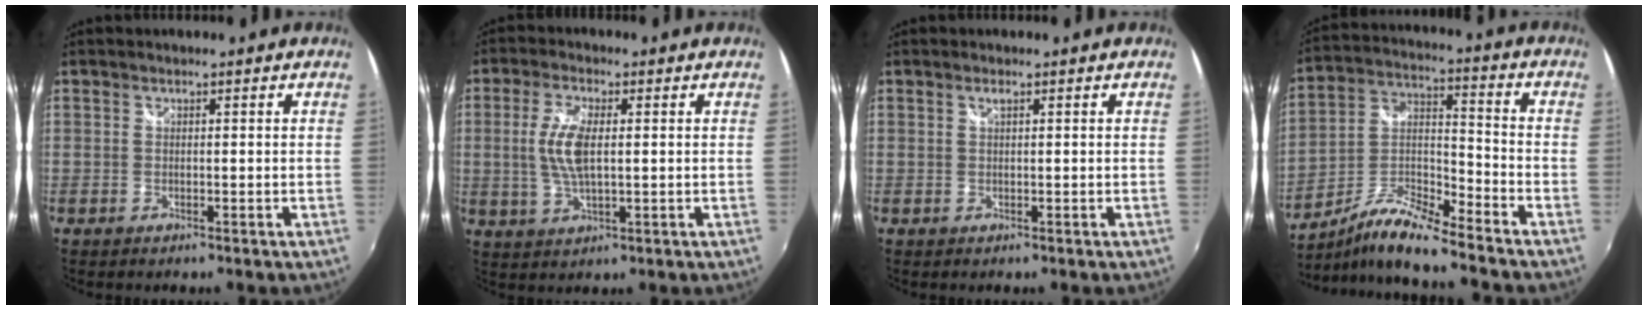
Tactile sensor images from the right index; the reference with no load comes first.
{"total": 7.2, "force": [0.6, 2.8, 6.6], "torque": [-0.135, 0.001, 0.014]}
{"total": 0.7, "force": [0.4, 0.0, 0.5], "torque": [-0.010, 0.003, 0.006]}
{"total": 11.2, "force": [-9.7, 0.4, 5.7], "torque": [-0.123, 0.012, -0.193]}